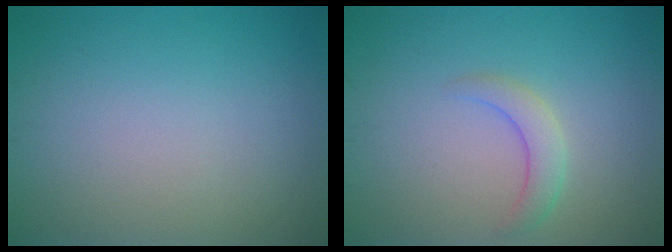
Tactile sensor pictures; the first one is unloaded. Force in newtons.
{"total": 2.1, "press": 2.1, "slide": 0.3}